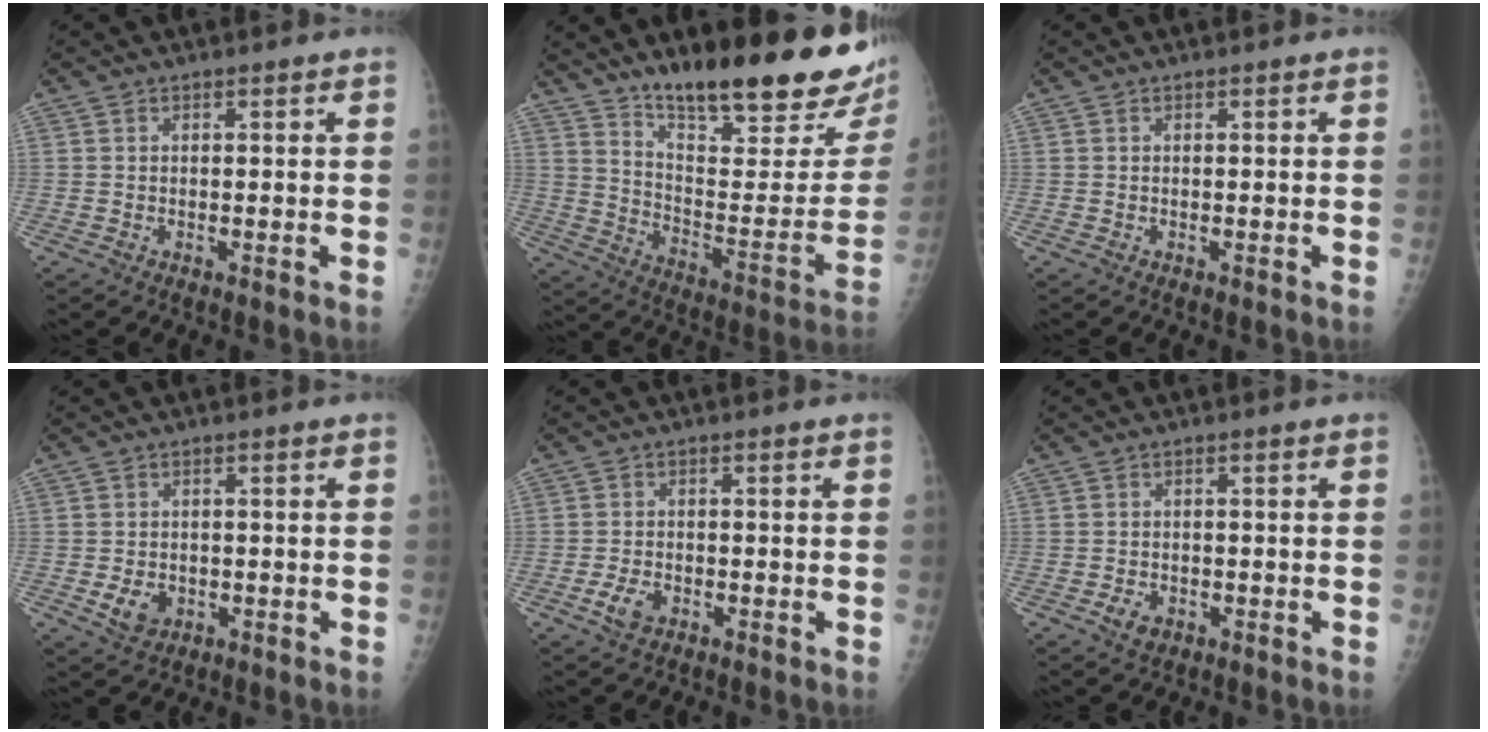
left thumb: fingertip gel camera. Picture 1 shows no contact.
{"total": 27.5, "force": [19.1, 6.7, 18.7], "torque": [-0.240, -0.095, 0.288]}
{"total": 0.0}
{"total": 4.4, "force": [-1.2, 3.4, 2.5], "torque": [-0.034, 0.002, -0.011]}
{"total": 3.7, "force": [-1.7, 2.3, 2.4], "torque": [-0.046, 0.008, -0.030]}
{"total": 3.0, "force": [-1.3, 2.1, 1.6], "torque": [-0.022, 0.005, -0.017]}